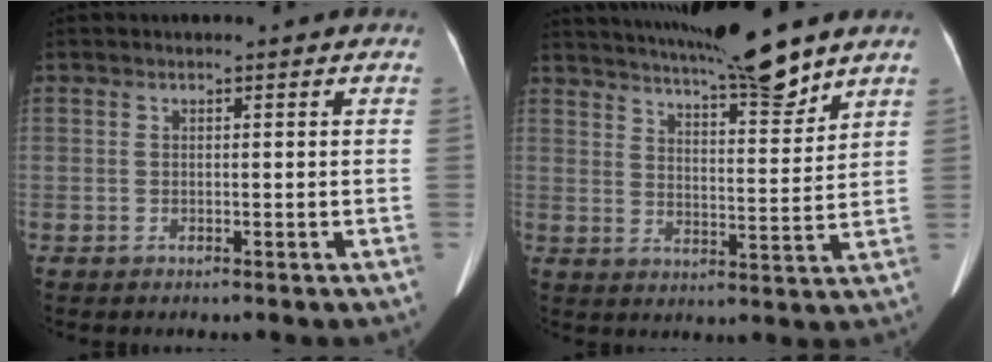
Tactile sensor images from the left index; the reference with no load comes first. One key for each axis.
{"total": 13.0, "fx": 11.3, "fy": 0.3, "fz": 6.3, "tx": -0.102, "ty": -0.003, "tz": 0.172}